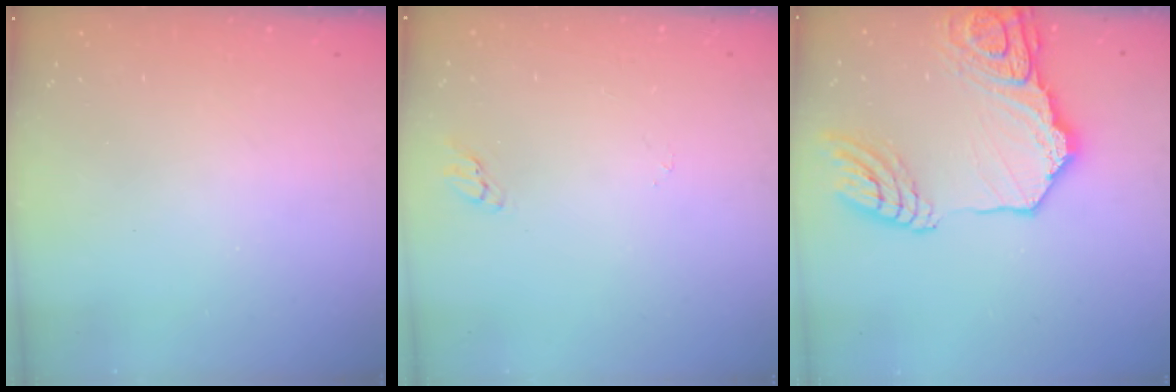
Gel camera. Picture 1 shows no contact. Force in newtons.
{"total": 2.2, "press": 2.2, "slide": 0.2}
{"total": 22.5, "press": 22.3, "slide": 2.6}